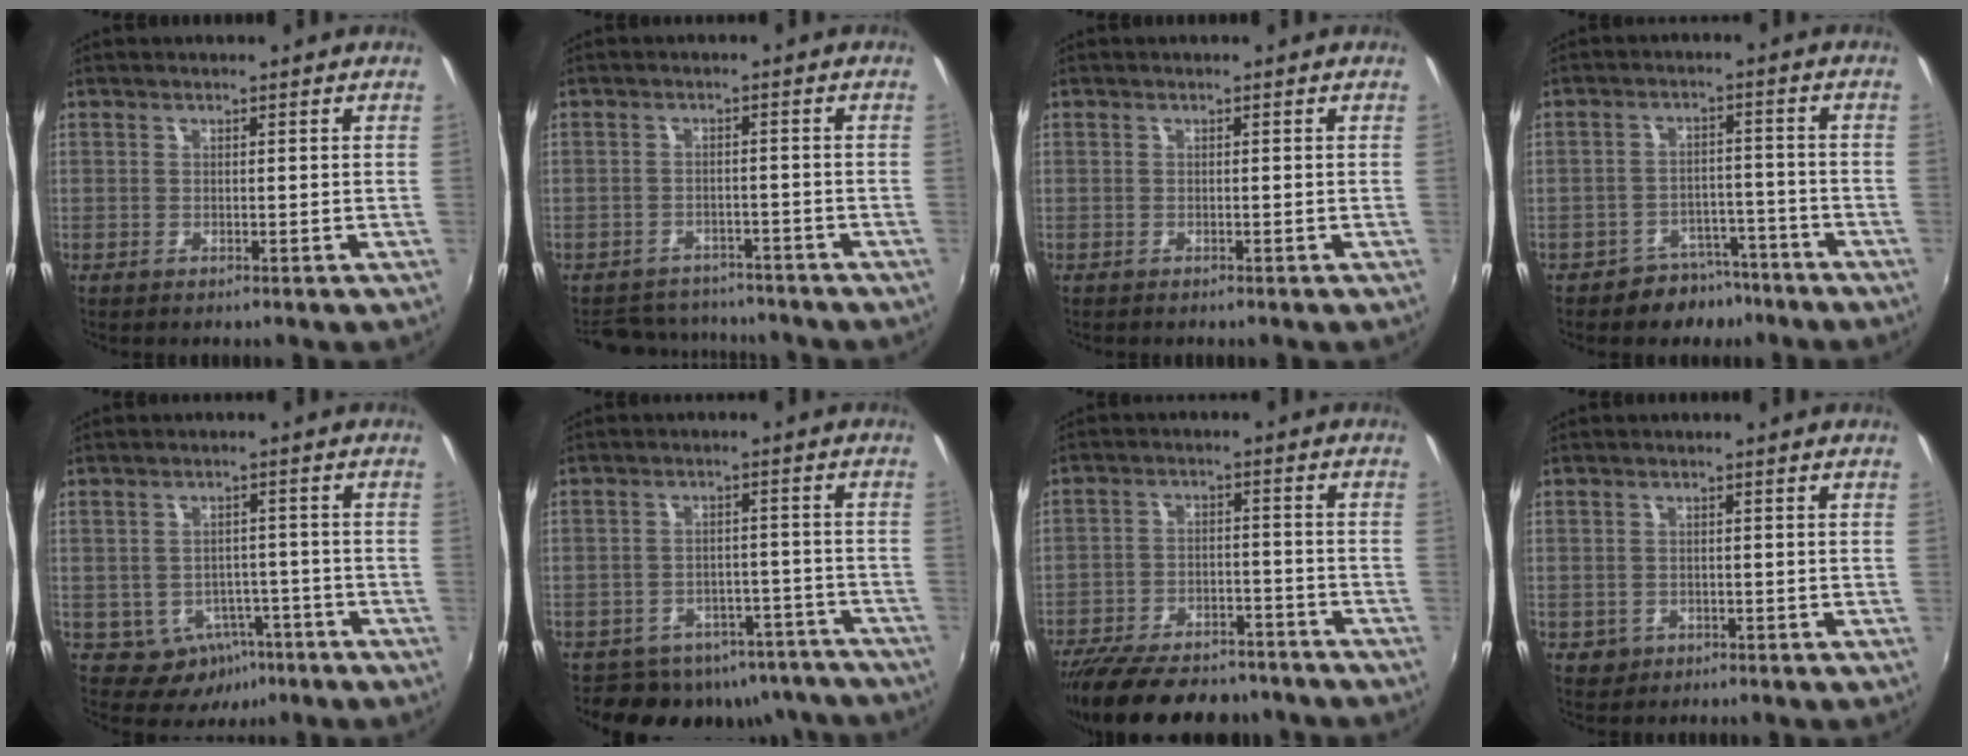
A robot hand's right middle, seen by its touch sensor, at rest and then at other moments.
{"total": 11.6, "force": [-10.2, 4.6, 3.1], "torque": [-0.079, 0.011, -0.141]}
{"total": 0.5, "force": [-0.5, 0.2, 0.0], "torque": [-0.002, -0.003, -0.009]}
{"total": 7.3, "force": [-5.7, 4.4, 1.1], "torque": [-0.021, 0.022, -0.075]}
{"total": 7.4, "force": [-3.8, 6.0, 2.2], "torque": [-0.046, 0.015, -0.031]}
{"total": 14.1, "force": [-11.8, 6.8, 3.6], "torque": [-0.063, 0.022, -0.138]}
{"total": 20.8, "force": [-17.2, 7.6, 8.9], "torque": [-0.191, -0.011, -0.245]}
{"total": 2.8, "force": [-1.0, 2.5, 0.8], "torque": [-0.023, -0.003, -0.012]}